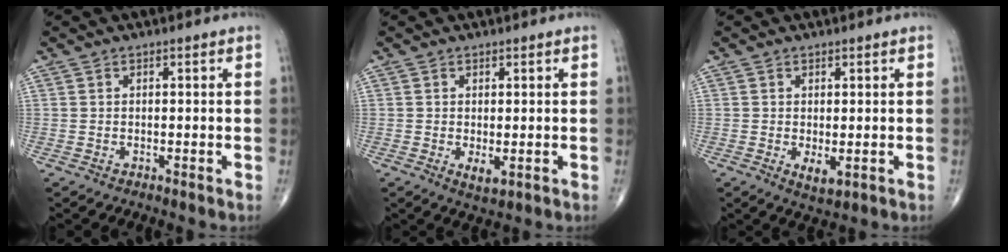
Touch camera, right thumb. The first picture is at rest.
{"total": 2.4, "force": [-0.4, 1.0, 2.1], "torque": [-0.035, -0.008, -0.002]}
{"total": 2.8, "force": [-0.4, 1.3, 2.5], "torque": [-0.039, -0.009, -0.001]}